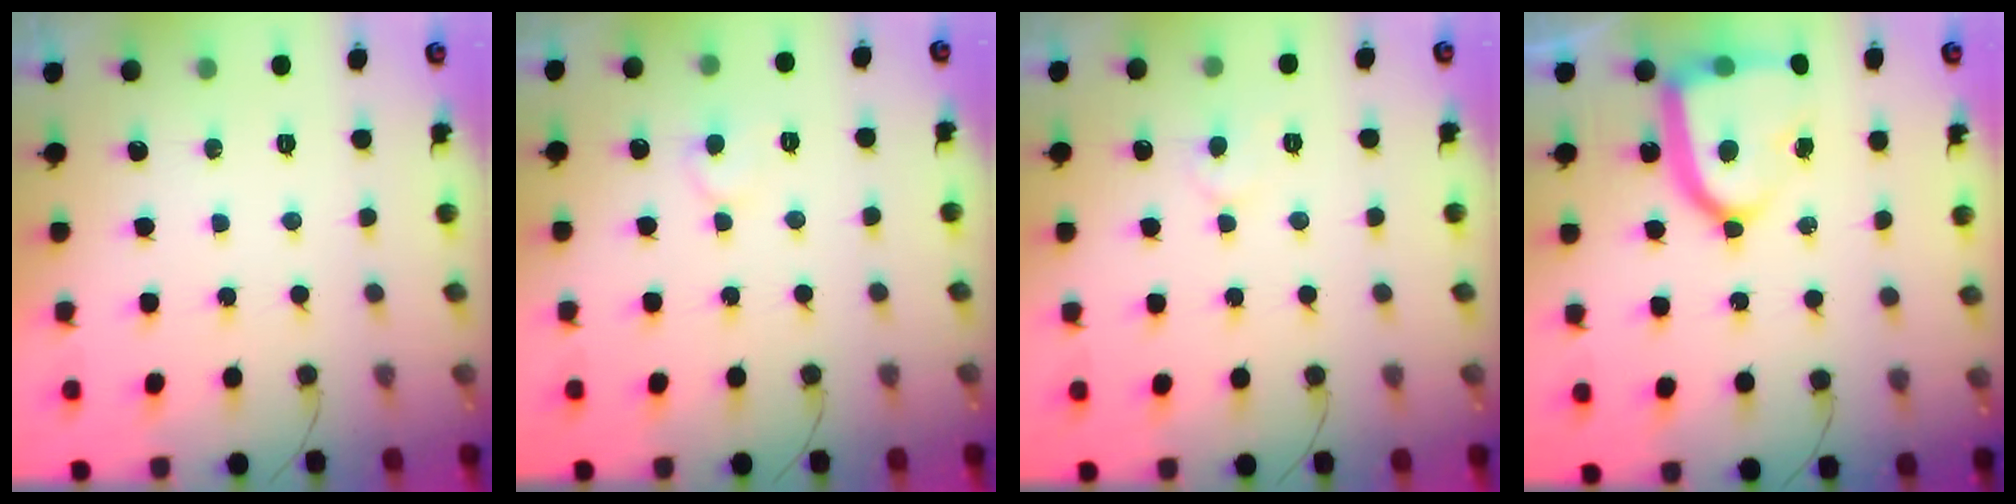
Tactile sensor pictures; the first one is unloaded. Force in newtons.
{"total": 6.5, "press": 6.5, "slide": 0.4}
{"total": 4.4, "press": 4.4, "slide": 0.4}
{"total": 16.0, "press": 15.9, "slide": 1.3}